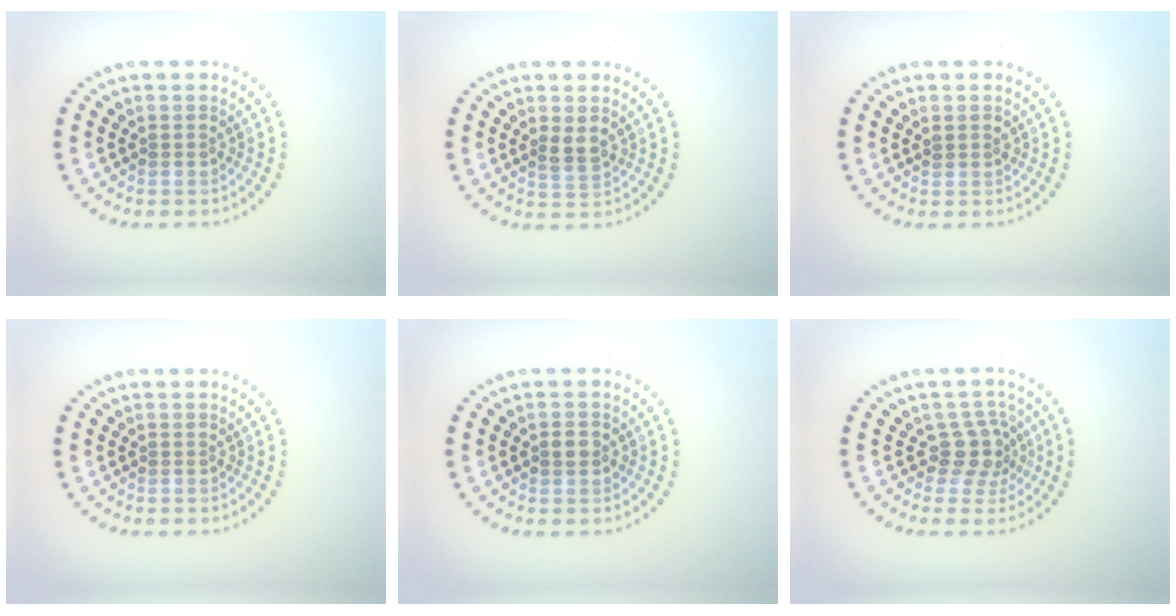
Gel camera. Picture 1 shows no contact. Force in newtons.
{"total": 1.4, "press": 1.3, "slide": 0.7}
{"total": 0.8, "press": 0.8, "slide": 0.2}
{"total": 0.0}
{"total": 1.3, "press": 1.3, "slide": 0.2}
{"total": 2.6, "press": 2.1, "slide": 1.7}